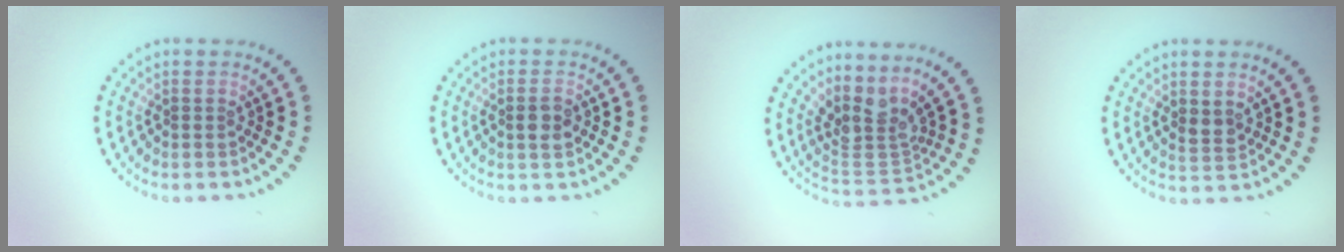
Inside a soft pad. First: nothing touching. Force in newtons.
{"total": 1.8, "press": 1.7, "slide": 0.6}
{"total": 3.6, "press": 2.4, "slide": 2.6}
{"total": 1.5, "press": 1.4, "slide": 0.5}